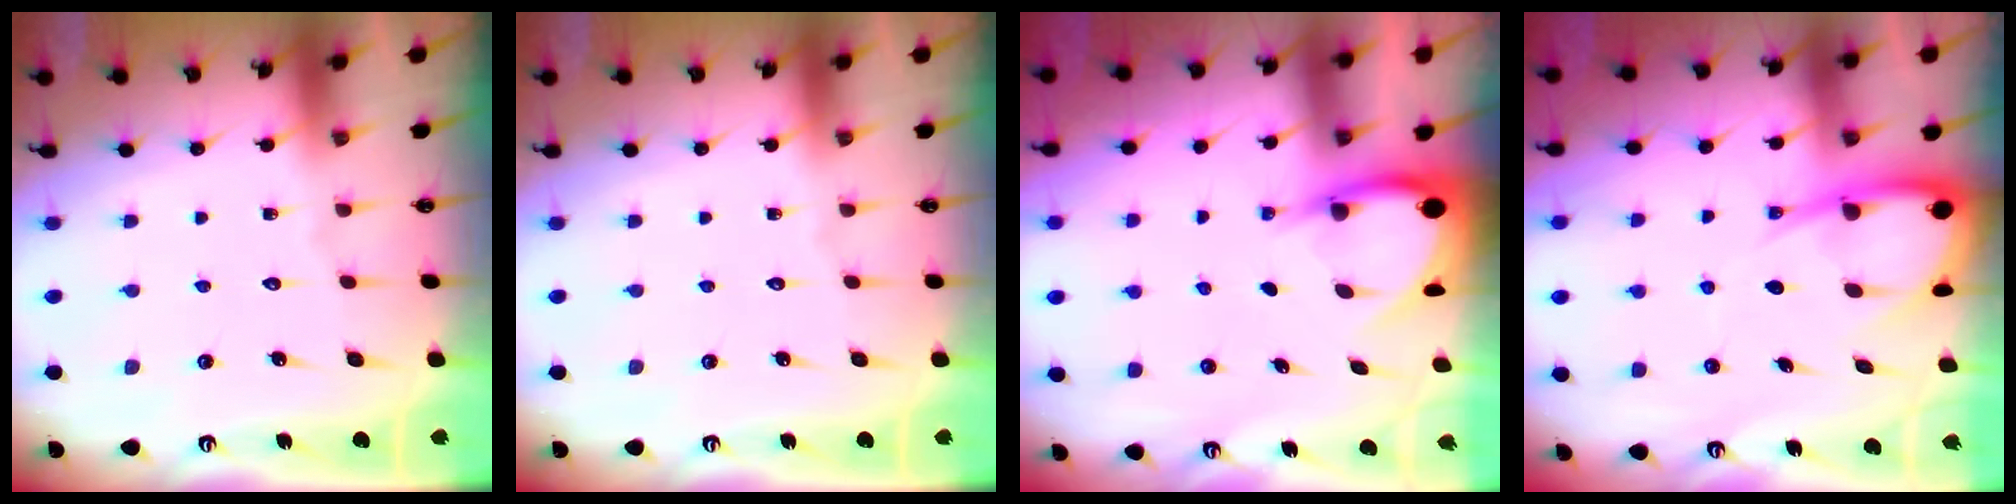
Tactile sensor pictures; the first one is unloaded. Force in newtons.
{"total": 0.0}
{"total": 4.6, "press": 4.5, "slide": 0.4}
{"total": 8.5, "press": 8.5, "slide": 0.9}